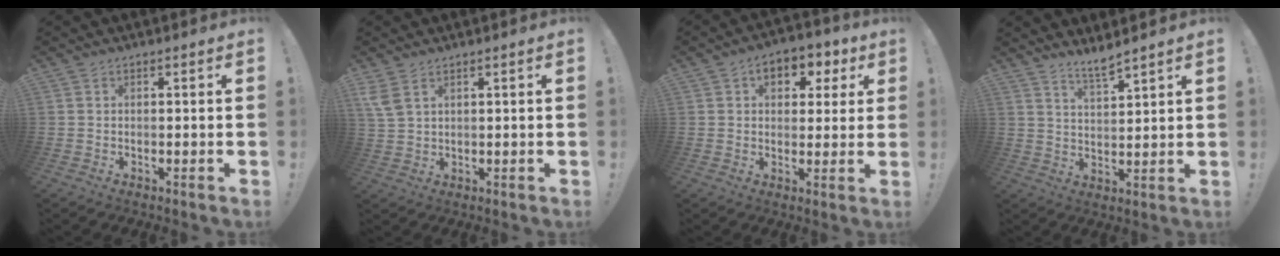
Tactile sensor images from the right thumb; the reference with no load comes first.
{"total": 4.8, "force": [2.9, 2.2, 3.1], "torque": [-0.068, -0.011, 0.055]}
{"total": 7.8, "force": [2.8, 5.6, 4.6], "torque": [-0.051, -0.010, 0.051]}
{"total": 5.3, "force": [4.9, 0.1, 2.2], "torque": [-0.044, -0.032, 0.085]}